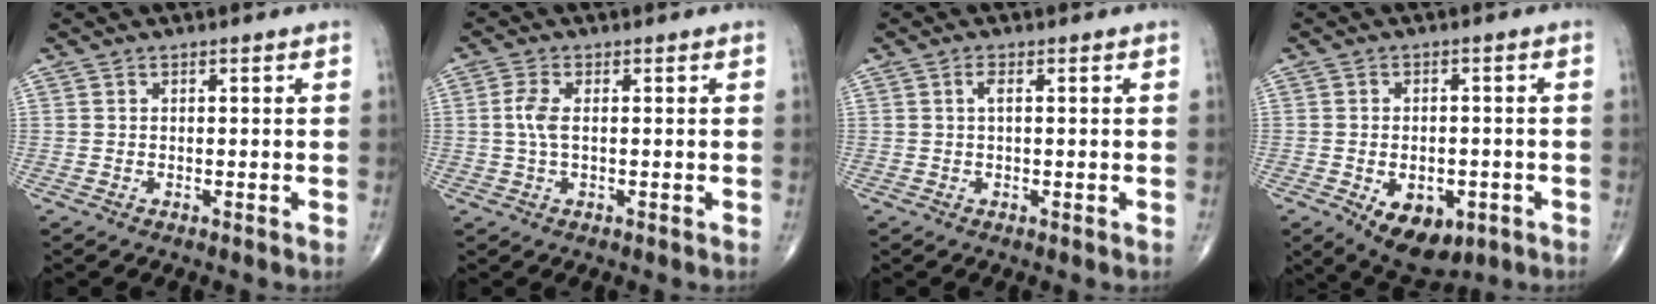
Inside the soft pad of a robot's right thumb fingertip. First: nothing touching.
{"total": 3.5, "force": [0.2, 1.5, 3.2], "torque": [-0.083, 0.005, 0.003]}
{"total": 1.5, "force": [0.3, 0.3, 1.4], "torque": [-0.031, 0.000, 0.003]}
{"total": 10.3, "force": [-4.2, 6.1, 7.1], "torque": [-0.086, 0.007, -0.050]}